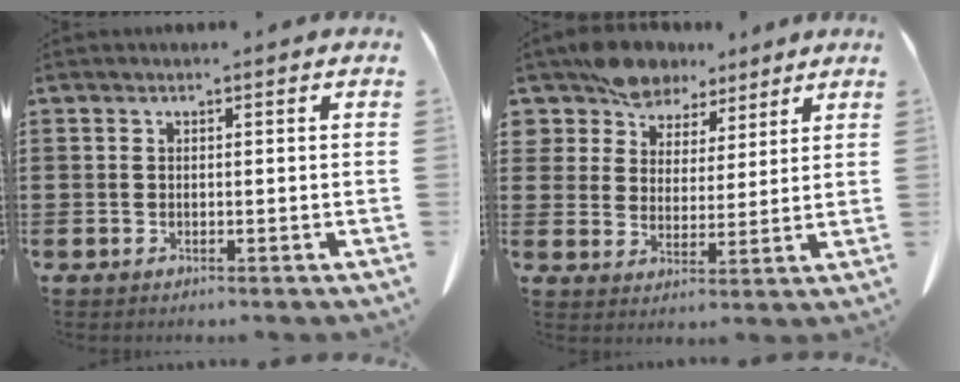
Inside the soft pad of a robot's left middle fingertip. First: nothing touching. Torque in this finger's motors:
{"motor_torque": [1.20, 0.94, 0.15, 0.04]}